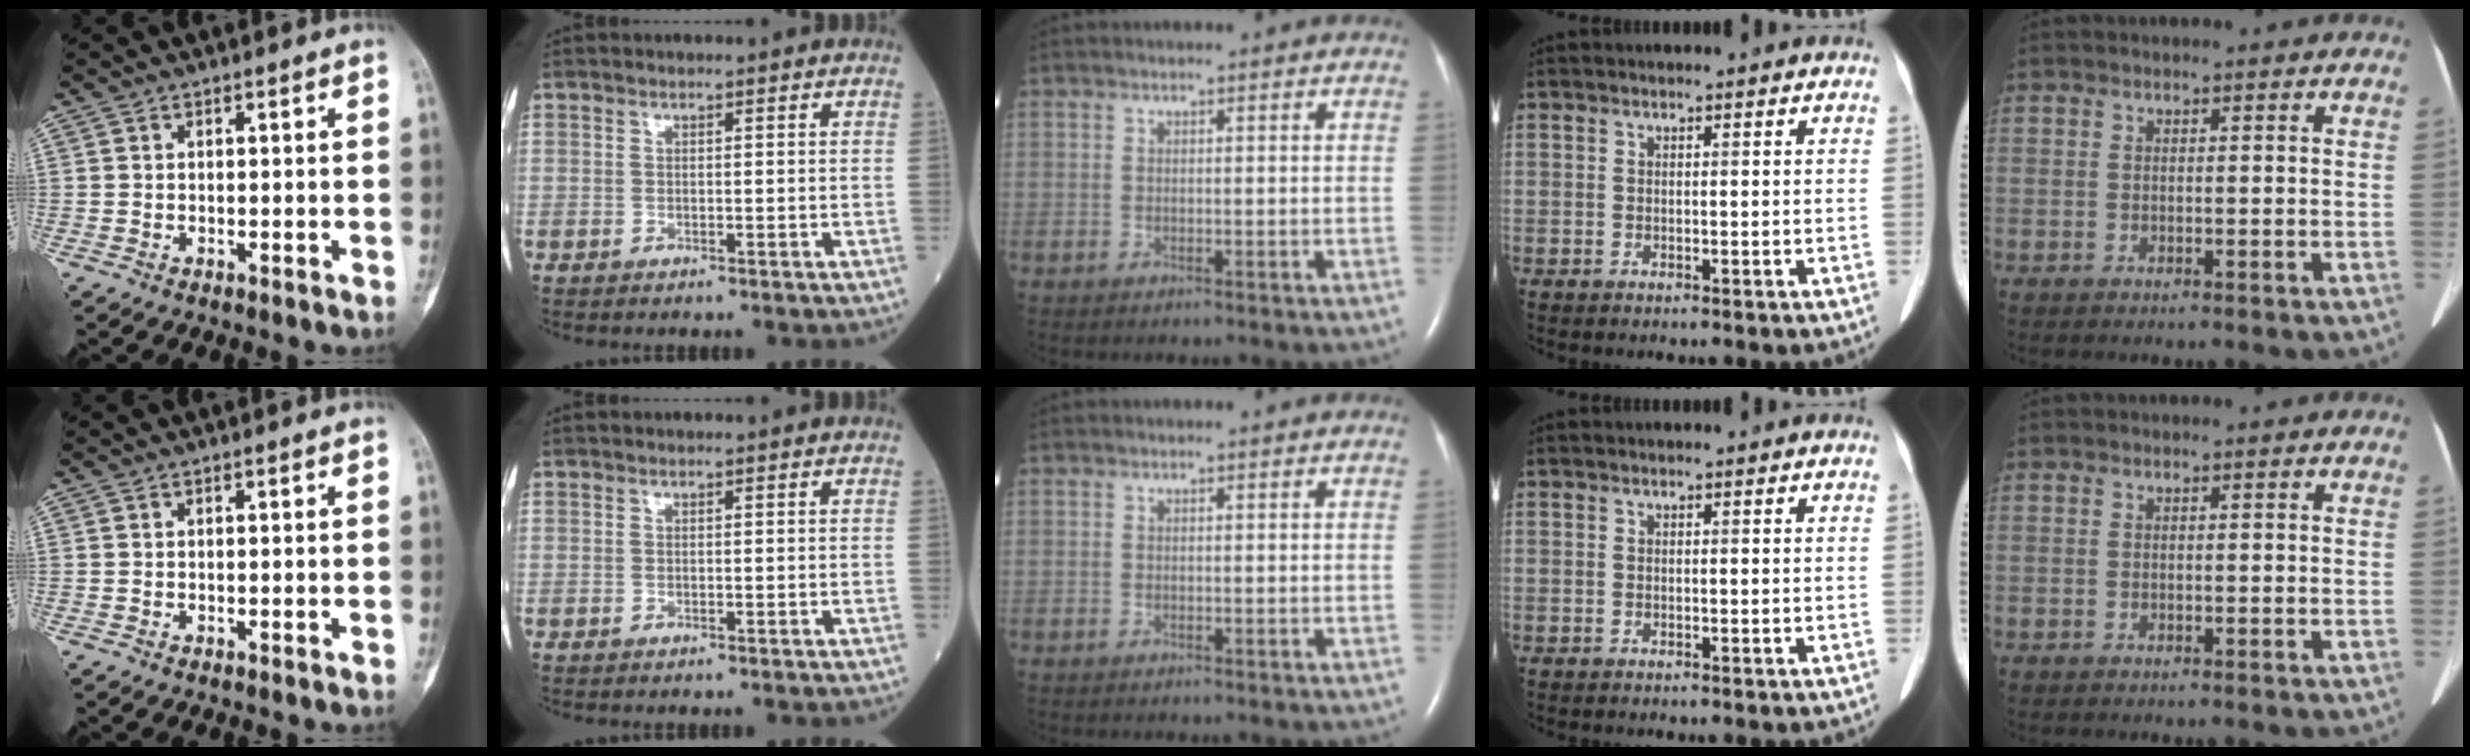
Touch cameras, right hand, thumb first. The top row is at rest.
{}